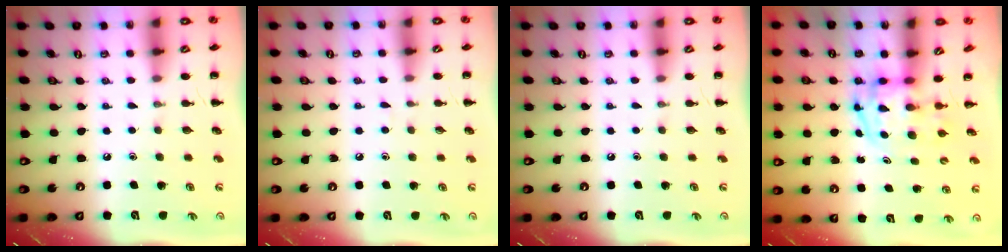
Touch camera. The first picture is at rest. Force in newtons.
{"total": 3.2, "press": 3.0, "slide": 1.1}
{"total": 0.0}
{"total": 3.7, "press": 3.6, "slide": 0.6}